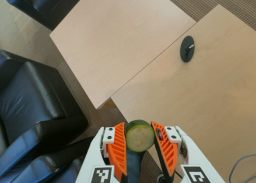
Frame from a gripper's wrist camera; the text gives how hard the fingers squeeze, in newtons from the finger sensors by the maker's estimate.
{"total": 14.0, "left": 14.0, "right": 13.9}